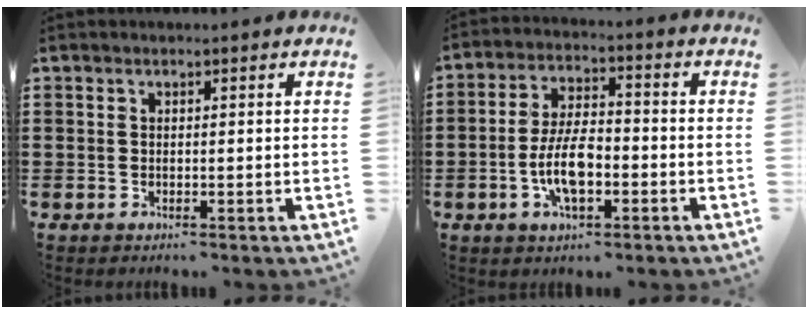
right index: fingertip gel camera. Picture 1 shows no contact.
{"total": 8.5, "force": [-2.4, 3.6, 7.4], "torque": [-0.164, -0.002, -0.052]}